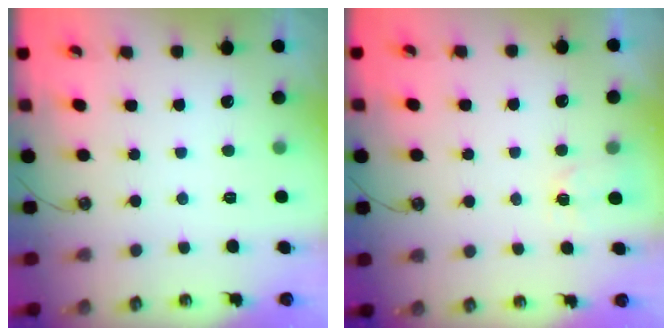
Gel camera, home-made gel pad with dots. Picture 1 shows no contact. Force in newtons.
{"total": 2.5, "press": 2.5, "slide": 0.4}